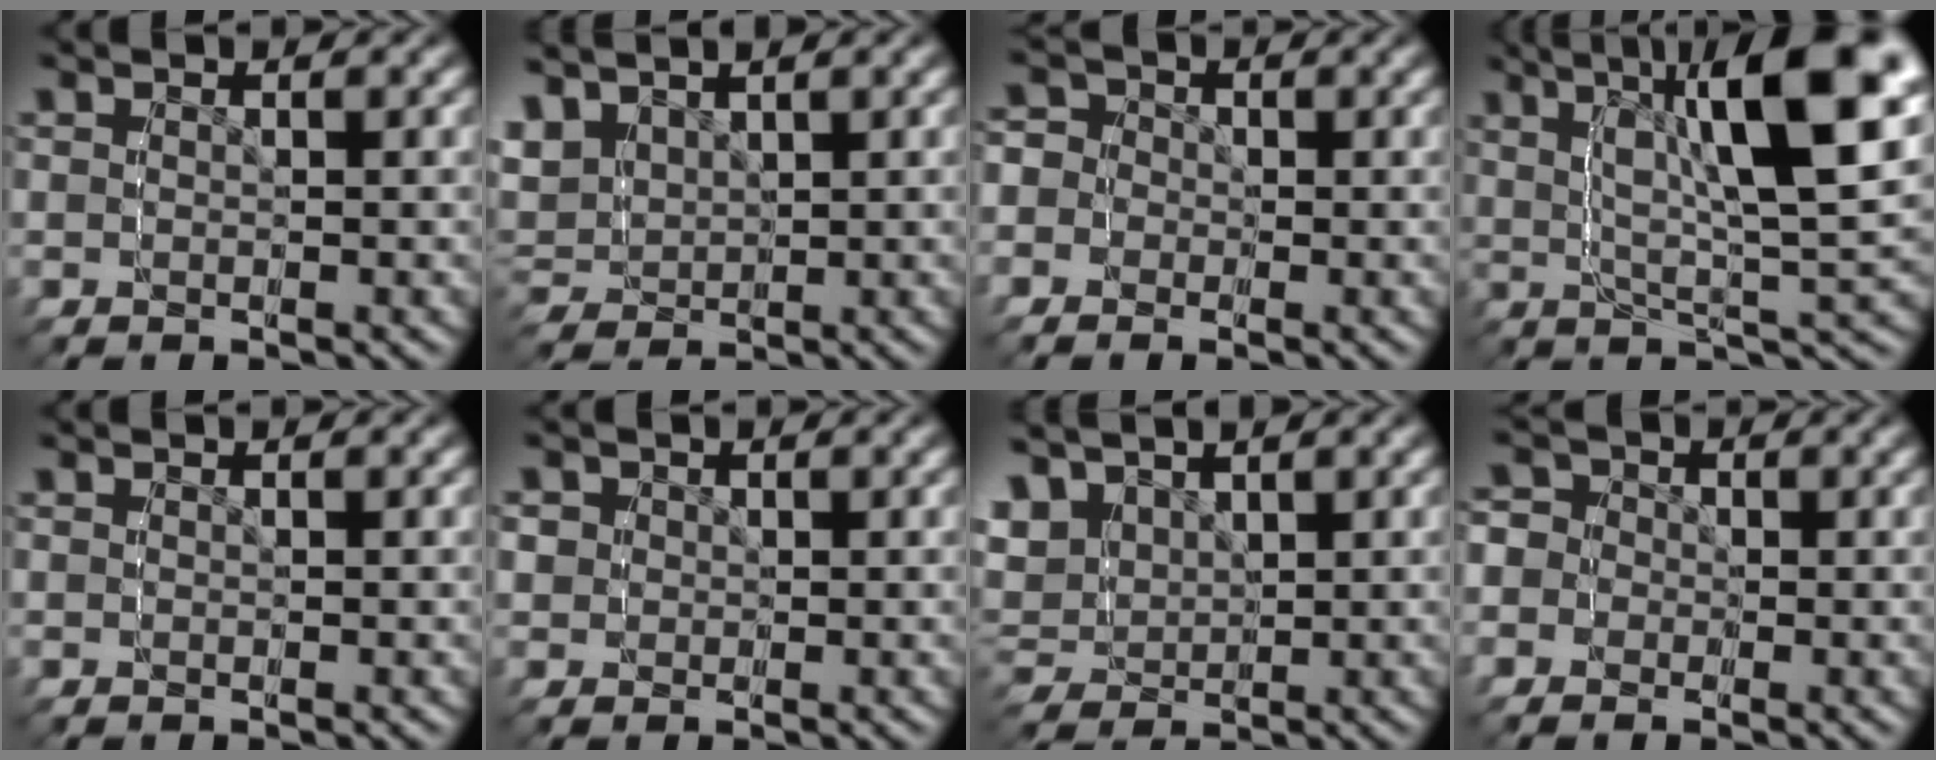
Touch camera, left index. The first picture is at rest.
{"total": 4.4, "force": [1.8, 3.6, 1.8], "torque": [-0.061, 0.003, 0.037]}
{"total": 3.8, "force": [0.1, 3.8, 0.2], "torque": [-0.007, -0.010, -0.001]}
{"total": 8.7, "force": [4.7, -0.1, 7.4], "torque": [-0.111, 0.052, 0.055]}
{"total": 0.0}
{"total": 2.5, "force": [0.8, 2.4, -0.1], "torque": [-0.005, -0.014, 0.019]}
{"total": 5.0, "force": [2.0, 4.3, 1.8], "torque": [-0.063, 0.000, 0.037]}
{"total": 4.3, "force": [0.3, 4.3, 0.2], "torque": [-0.011, -0.010, 0.002]}